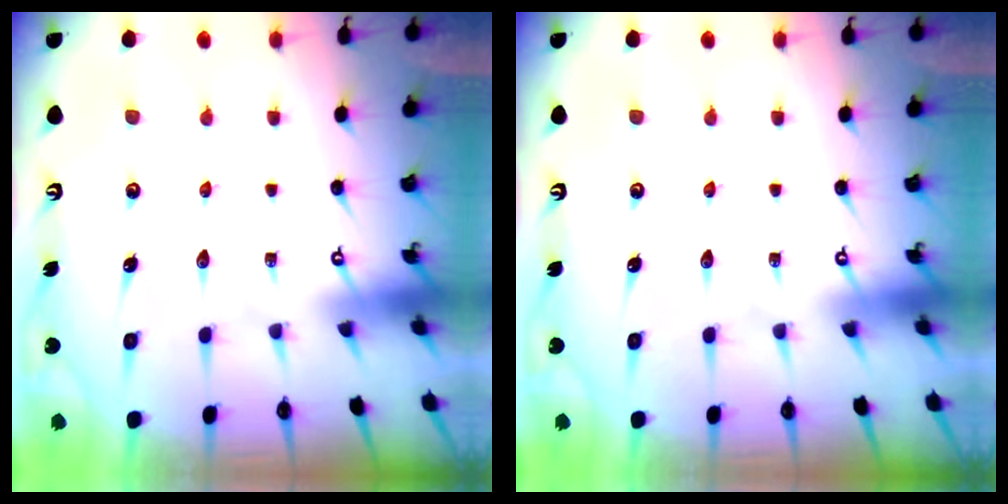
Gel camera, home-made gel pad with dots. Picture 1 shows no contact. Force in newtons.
{"total": 0.0}